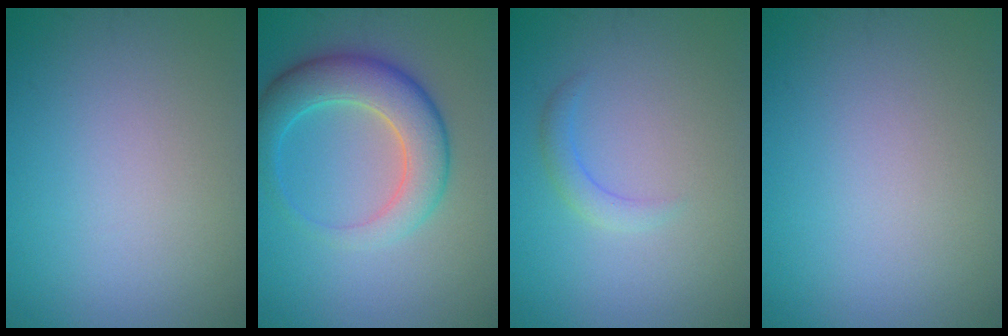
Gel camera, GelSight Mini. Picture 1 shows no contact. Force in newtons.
{"total": 6.1, "press": 6.1, "slide": 0.3}
{"total": 1.5, "press": 1.5, "slide": 0.1}
{"total": 0.0}